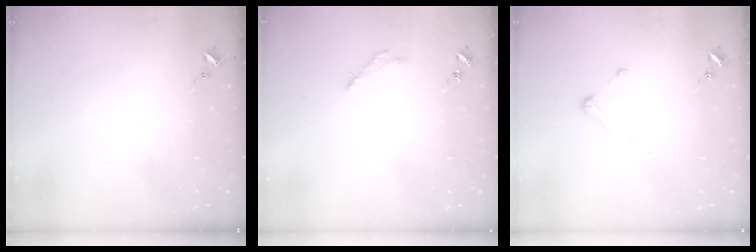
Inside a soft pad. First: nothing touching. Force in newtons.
{"total": 2.5, "press": 2.5, "slide": 0.2}
{"total": 3.2, "press": 3.2, "slide": 0.4}